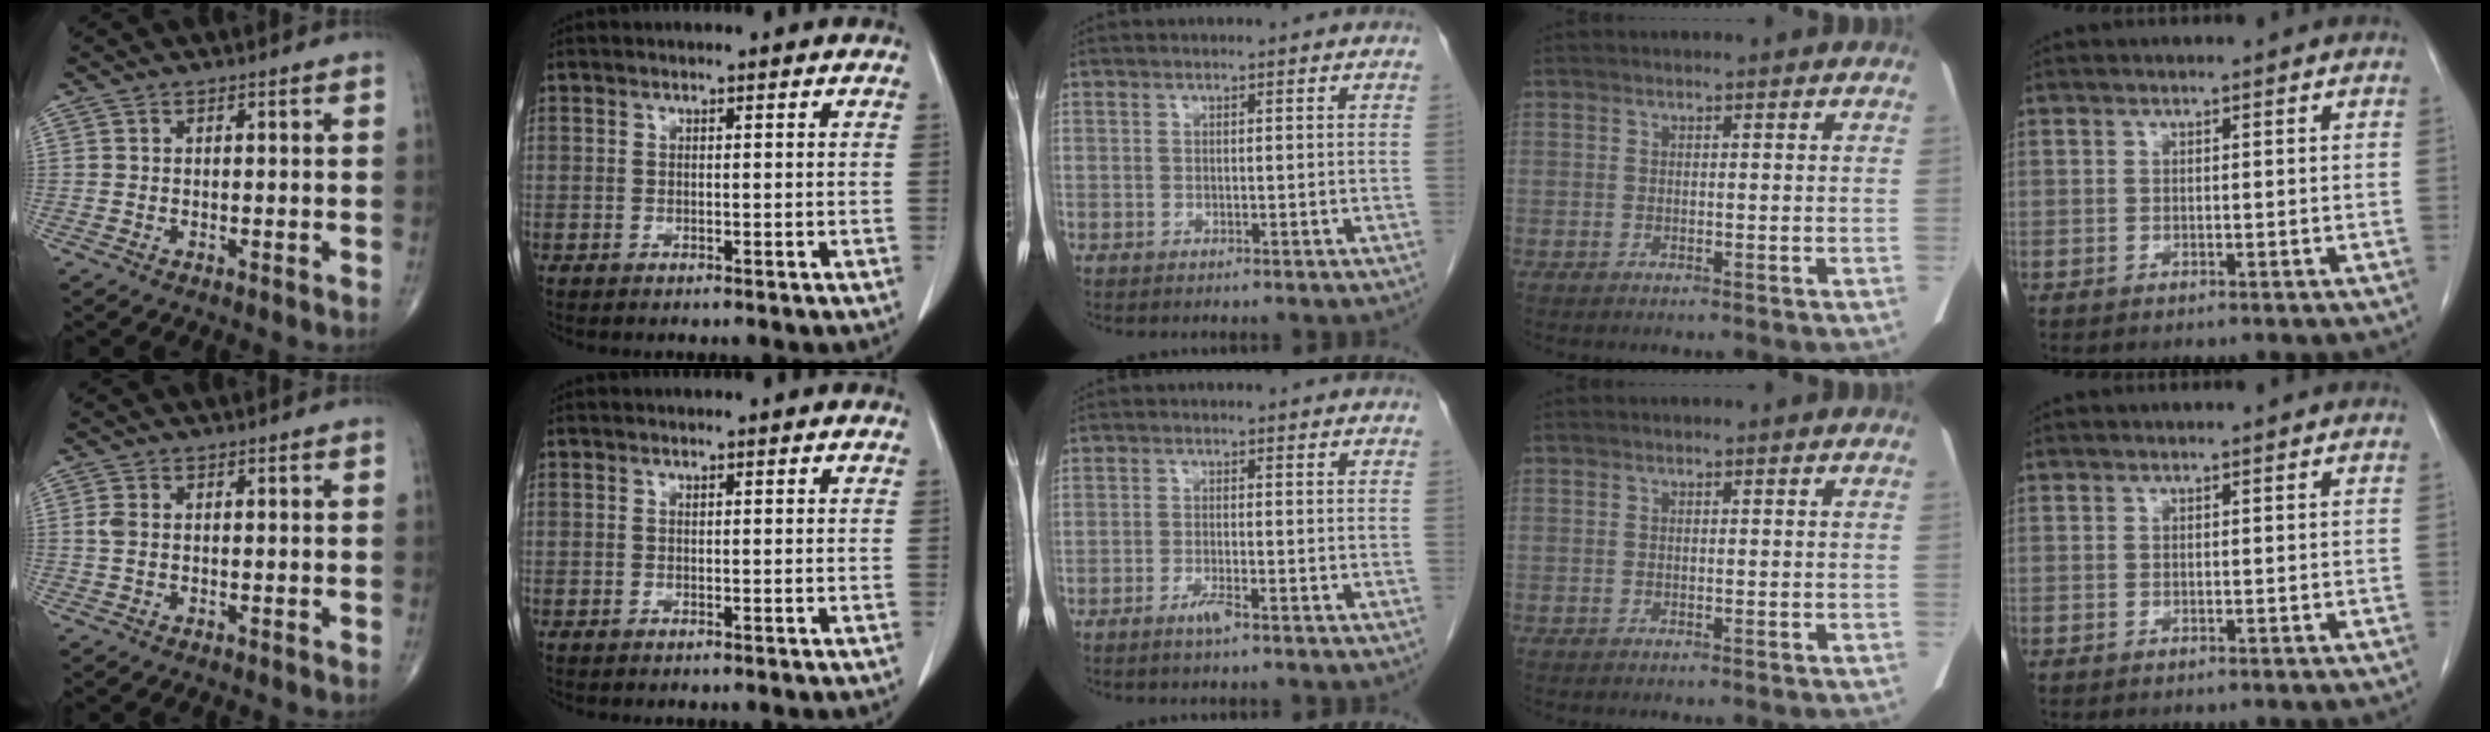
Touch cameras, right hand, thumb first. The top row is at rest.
{"thumb": {"total": 1.7, "force": [0.1, 1.1, 1.4], "torque": [-0.040, 0.002, 0.001]}, "middle": {"total": 2.1, "force": [-1.5, 0.0, 1.5], "torque": [-0.033, -0.002, -0.028]}}